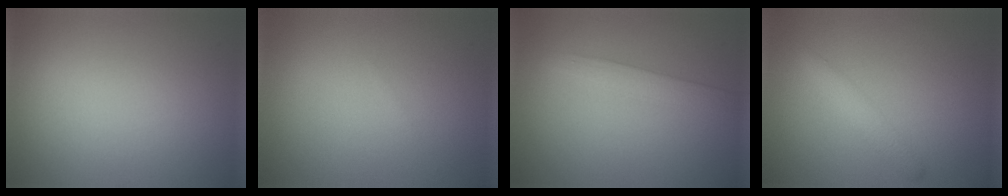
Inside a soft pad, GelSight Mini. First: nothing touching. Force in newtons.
{"total": 0.0}
{"total": 2.0, "press": 2.0, "slide": 0.1}
{"total": 1.7, "press": 1.7, "slide": 0.1}